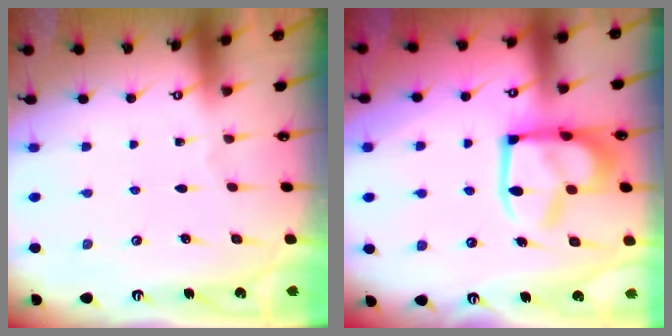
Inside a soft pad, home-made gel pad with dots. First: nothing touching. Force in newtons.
{"total": 14.1, "press": 14.0, "slide": 1.4}